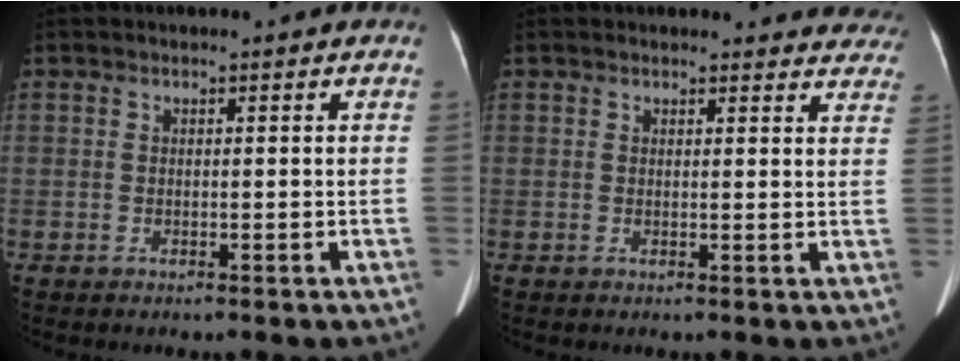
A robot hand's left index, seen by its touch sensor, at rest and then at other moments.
{"total": 12.0, "force": [11.4, 3.2, 1.7], "torque": [0.026, -0.018, 0.093]}